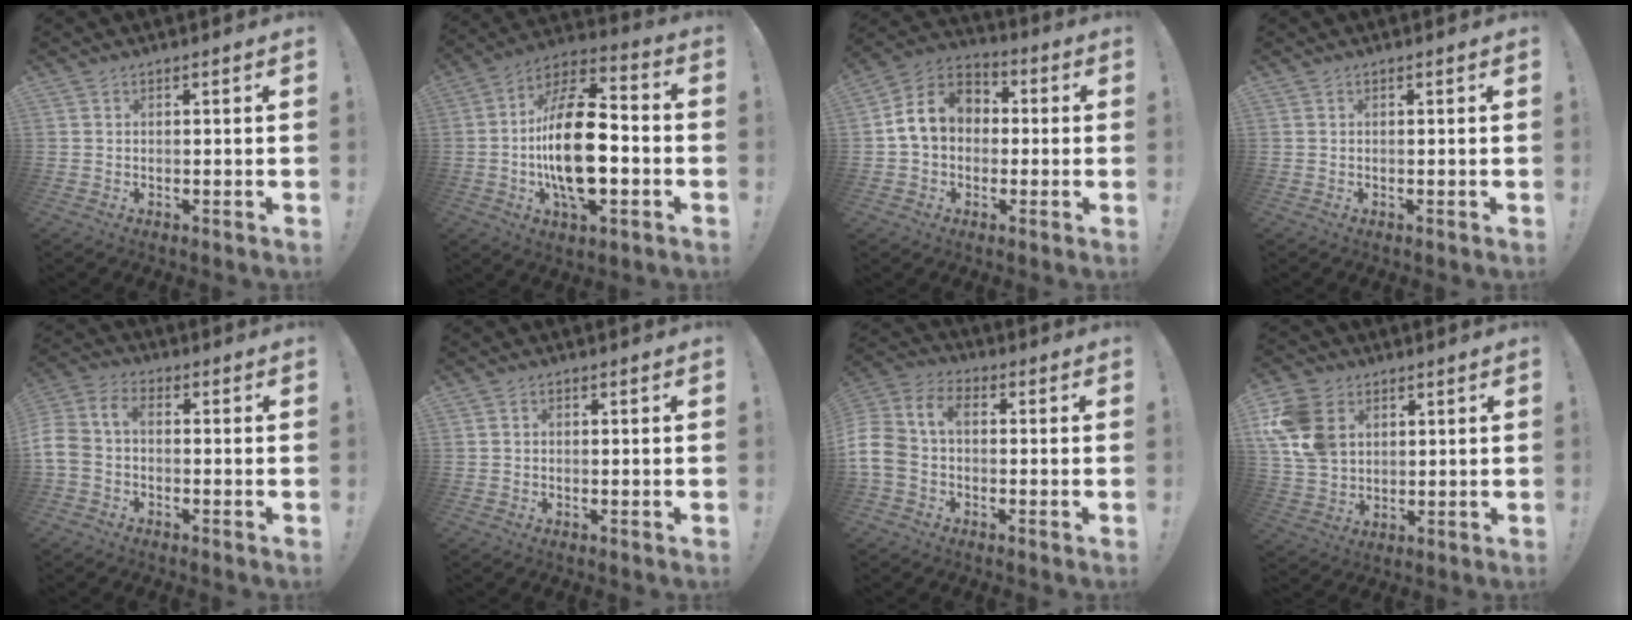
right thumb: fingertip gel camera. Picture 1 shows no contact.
{"total": 22.2, "force": [-3.6, 10.9, 19.0], "torque": [-0.346, 0.015, -0.059]}
{"total": 12.5, "force": [1.6, 10.0, 7.3], "torque": [-0.111, 0.011, 0.039]}
{"total": 0.0}
{"total": 7.4, "force": [-1.2, 4.9, 5.5], "torque": [-0.126, 0.006, -0.019]}
{"total": 0.6, "force": [-0.2, 0.5, 0.1], "torque": [-0.002, 0.001, -0.004]}
{"total": 11.1, "force": [-0.5, 7.7, 8.1], "torque": [-0.175, 0.014, -0.005]}
{"total": 14.5, "force": [4.7, 11.1, 8.0], "torque": [-0.159, -0.014, 0.095]}